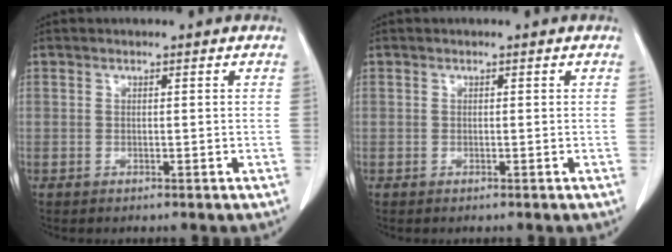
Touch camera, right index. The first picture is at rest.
{"total": 0.0}